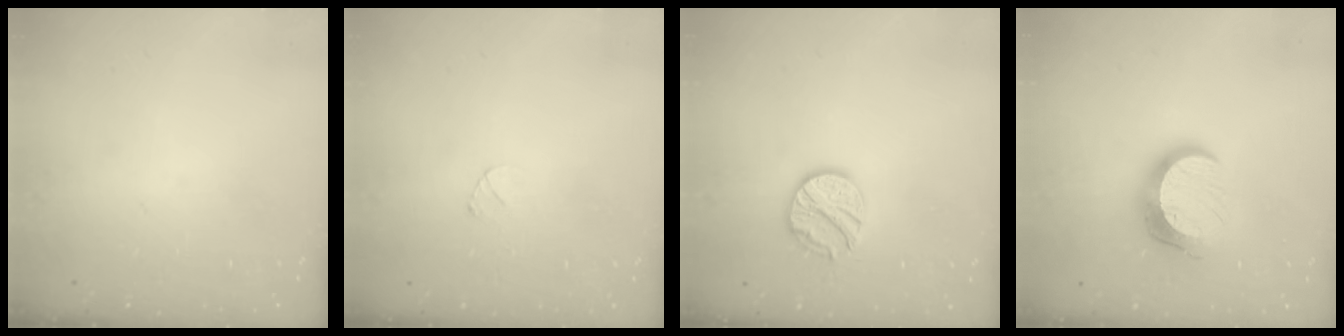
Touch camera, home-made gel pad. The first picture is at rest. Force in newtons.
{"total": 2.6, "press": 2.6, "slide": 0.3}
{"total": 11.1, "press": 11.1, "slide": 1.0}
{"total": 12.9, "press": 12.8, "slide": 1.1}